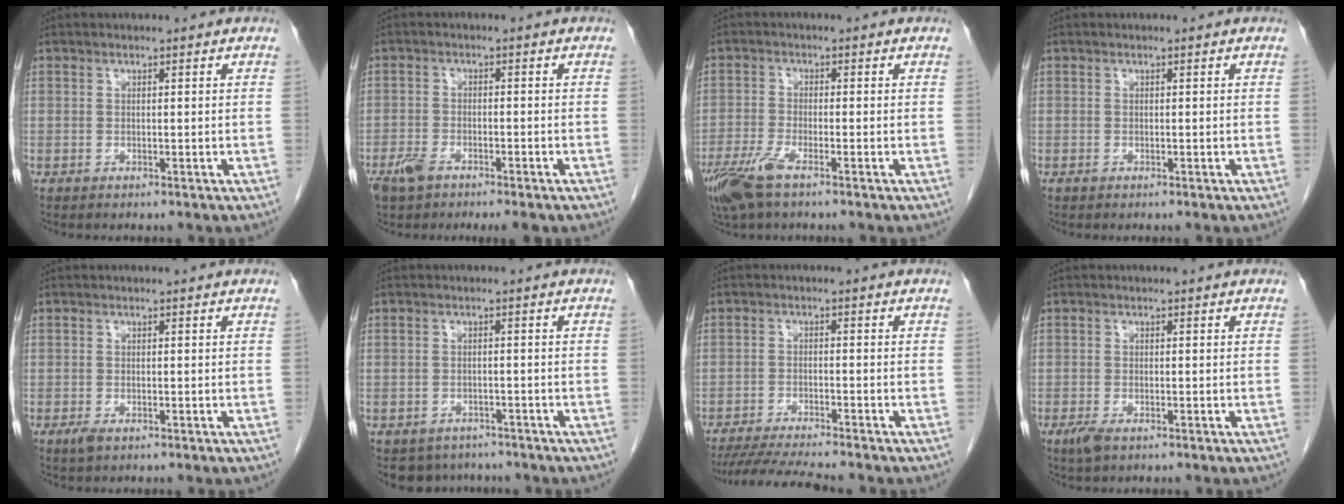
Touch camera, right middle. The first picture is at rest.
{"total": 5.8, "force": [-4.2, 2.0, 3.5], "torque": [-0.063, -0.007, -0.069]}
{"total": 5.9, "force": [-3.9, 1.0, 4.3], "torque": [-0.095, -0.014, -0.074]}
{"total": 0.0}
{"total": 1.3, "force": [-0.8, 0.5, 1.0], "torque": [-0.023, -0.002, -0.011]}
{"total": 5.0, "force": [-4.2, 2.6, 0.1], "torque": [0.008, 0.006, -0.056]}
{"total": 8.3, "force": [-7.6, -0.4, 3.4], "torque": [-0.054, -0.019, -0.127]}
{"total": 2.0, "force": [-1.2, 0.7, 1.5], "torque": [-0.036, -0.004, -0.021]}